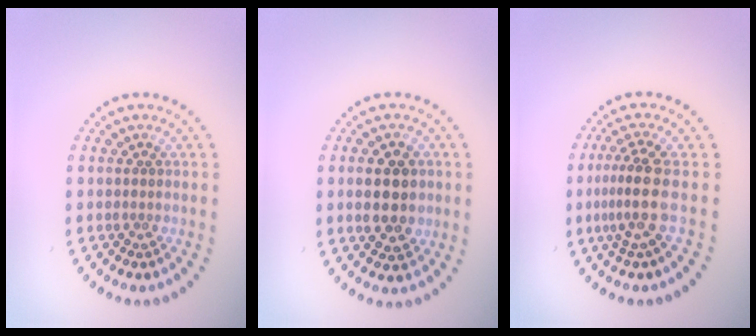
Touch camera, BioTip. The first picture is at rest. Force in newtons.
{"total": 4.4, "press": 4.4, "slide": 0.1}
{"total": 3.2, "press": 2.3, "slide": 2.1}